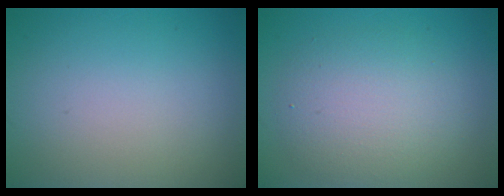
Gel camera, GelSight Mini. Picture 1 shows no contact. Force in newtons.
{"total": 4.8, "press": 4.8, "slide": 0.2}